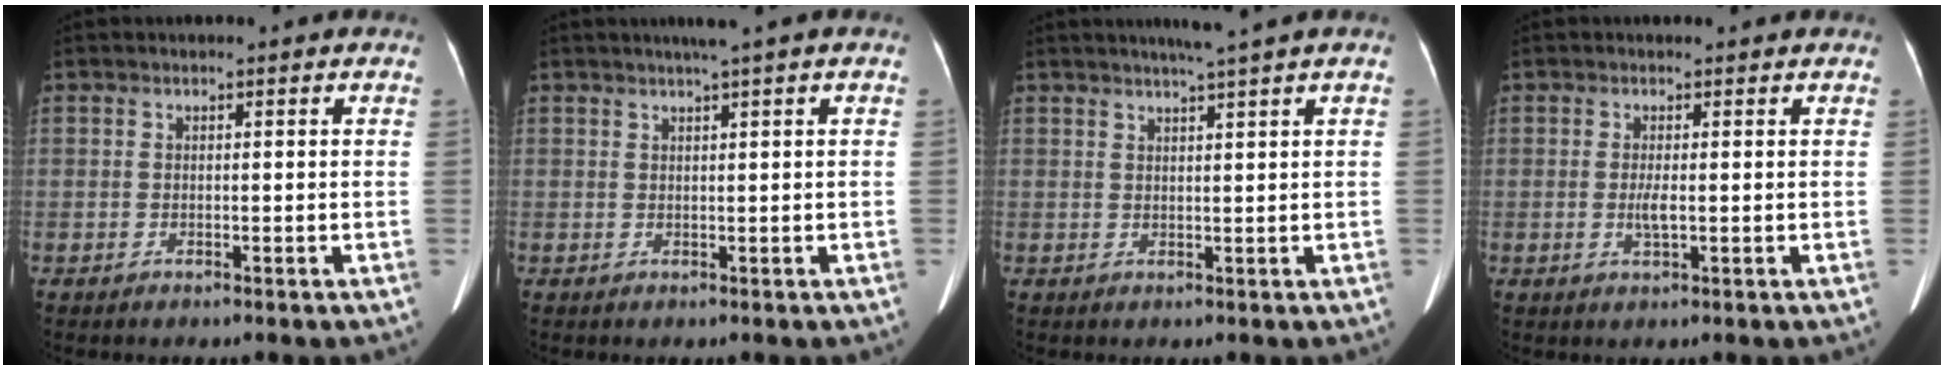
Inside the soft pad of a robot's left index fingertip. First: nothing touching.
{"total": 2.0, "force": [1.3, -0.4, 1.4], "torque": [-0.024, 0.004, 0.024]}
{"total": 3.5, "force": [2.7, -1.0, 2.0], "torque": [-0.028, 0.003, 0.046]}
{"total": 1.8, "force": [0.0, 0.2, 1.8], "torque": [-0.037, -0.001, 0.000]}